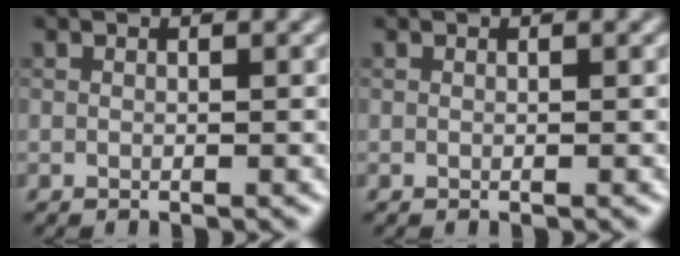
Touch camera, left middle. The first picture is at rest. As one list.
[{"total": 0.0}]